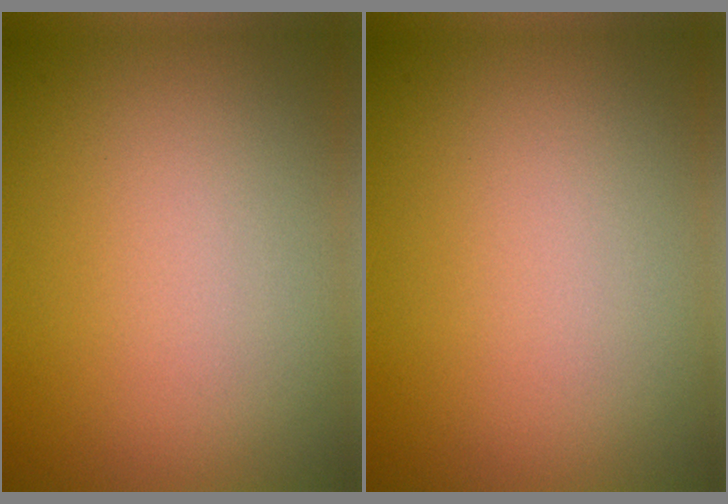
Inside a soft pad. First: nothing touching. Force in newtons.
{"total": 0.0}